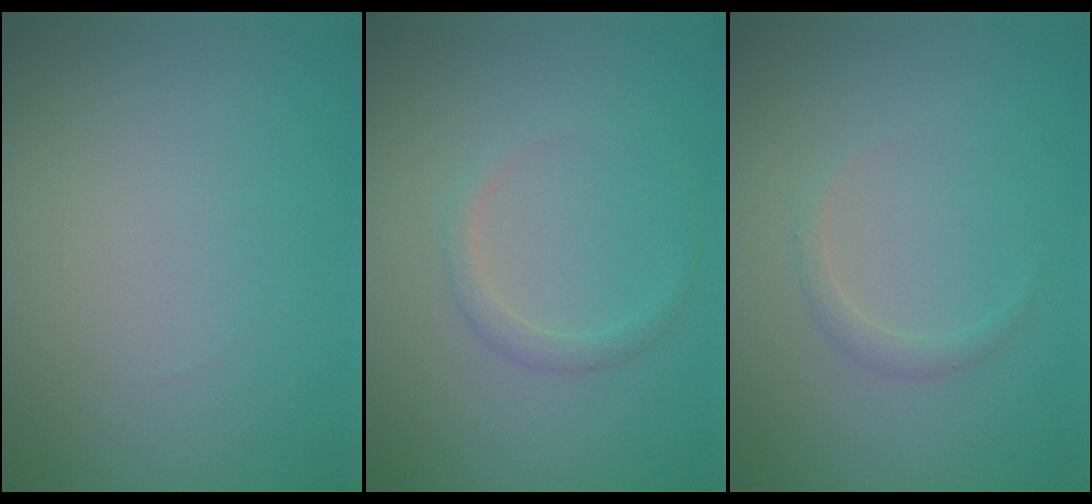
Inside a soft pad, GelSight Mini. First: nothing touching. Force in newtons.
{"total": 1.2, "press": 1.2, "slide": 0.1}
{"total": 0.9, "press": 0.9, "slide": 0.1}